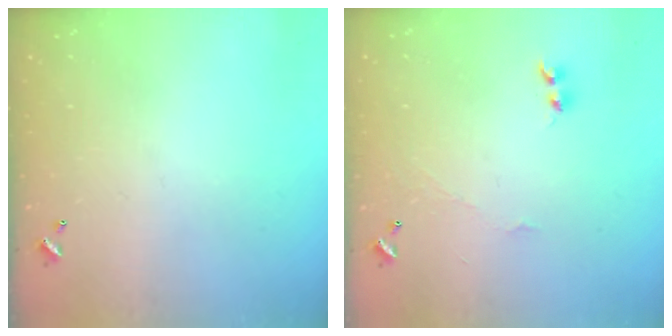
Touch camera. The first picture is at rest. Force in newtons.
{"total": 2.9, "press": 2.8, "slide": 0.5}